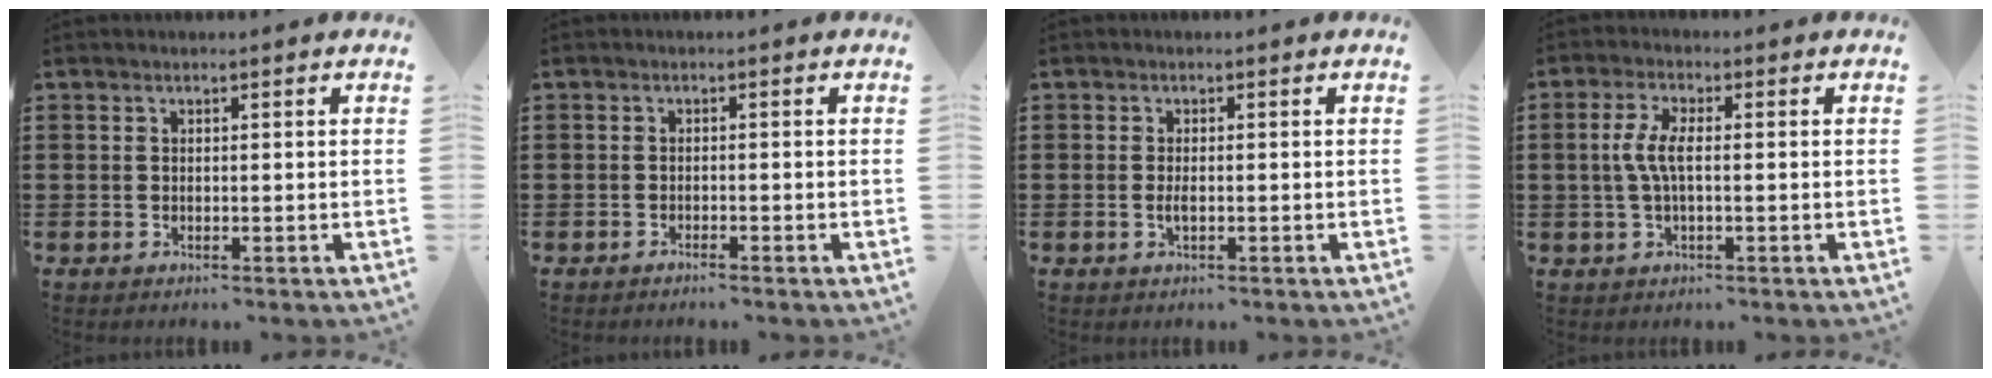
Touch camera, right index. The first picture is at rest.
{"total": 0.8, "force": [-0.8, -0.1, 0.2], "torque": [-0.005, -0.001, -0.016]}
{"total": 1.5, "force": [-0.2, 0.5, 1.4], "torque": [-0.033, -0.004, -0.006]}
{"total": 4.6, "force": [-0.2, 1.4, 4.4], "torque": [-0.102, -0.003, -0.012]}